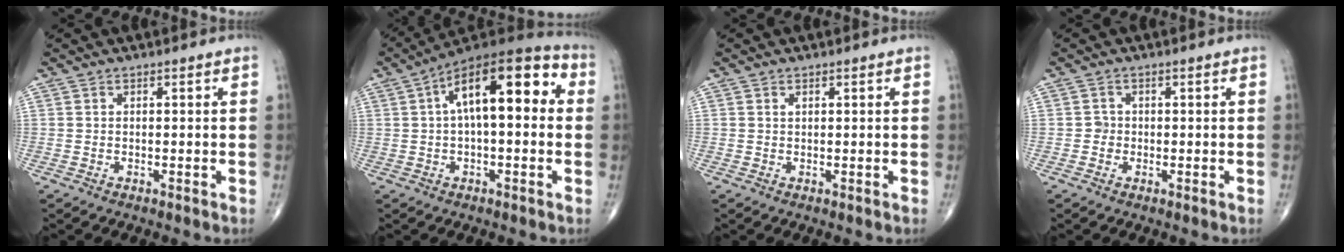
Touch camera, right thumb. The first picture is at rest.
{"total": 17.7, "force": [3.3, 7.6, 15.6], "torque": [-0.219, 0.044, 0.040]}
{"total": 0.5, "force": [0.3, 0.3, 0.3], "torque": [-0.006, 0.001, 0.006]}
{"total": 1.4, "force": [-0.3, 1.3, 0.2], "torque": [0.008, 0.006, -0.010]}